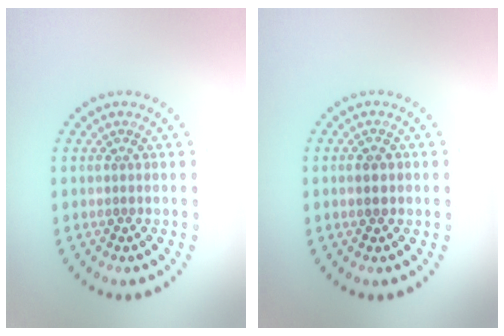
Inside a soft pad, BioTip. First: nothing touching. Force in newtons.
{"total": 1.9, "press": 1.9, "slide": 0.1}